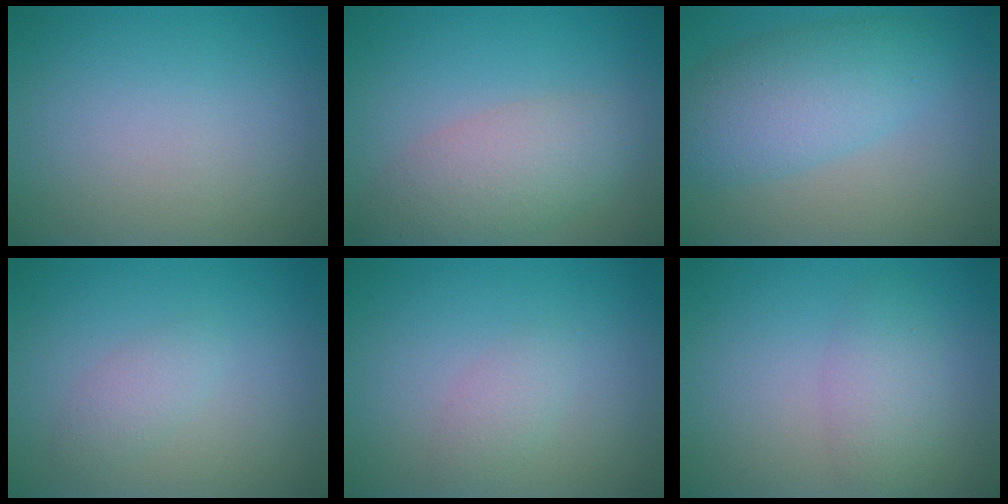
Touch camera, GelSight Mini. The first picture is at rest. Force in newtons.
{"total": 4.7, "press": 4.7, "slide": 0.2}
{"total": 5.9, "press": 5.9, "slide": 0.1}
{"total": 1.5, "press": 1.5, "slide": 0.0}
{"total": 1.4, "press": 1.4, "slide": 0.1}
{"total": 2.8, "press": 2.8, "slide": 0.2}